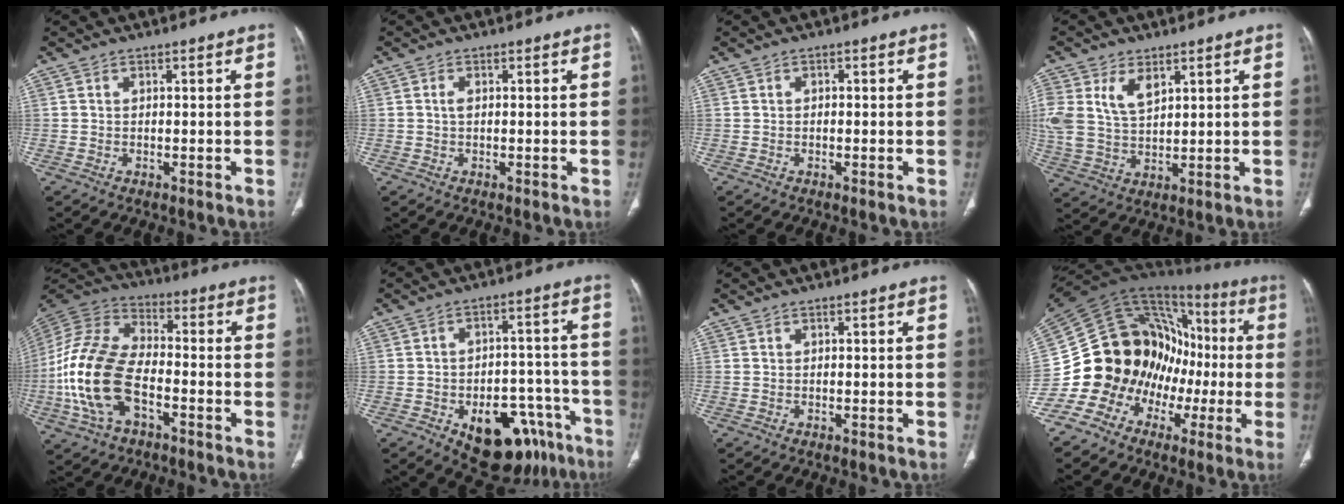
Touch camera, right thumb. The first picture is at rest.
{"total": 0.9, "force": [0.1, 0.5, 0.7], "torque": [-0.015, 0.002, 0.000]}
{"total": 0.5, "force": [-0.1, 0.4, 0.4], "torque": [-0.003, 0.002, -0.004]}
{"total": 10.6, "force": [4.3, 6.5, 7.2], "torque": [-0.148, -0.006, 0.097]}
{"total": 18.6, "force": [-5.4, 10.5, 14.4], "torque": [-0.300, 0.027, -0.104]}
{"total": 17.8, "force": [-9.5, 10.2, 11.1], "torque": [-0.095, 0.067, -0.120]}
{"total": 0.0}
{"total": 20.1, "force": [-6.3, 16.1, 10.2], "torque": [-0.133, 0.106, -0.105]}